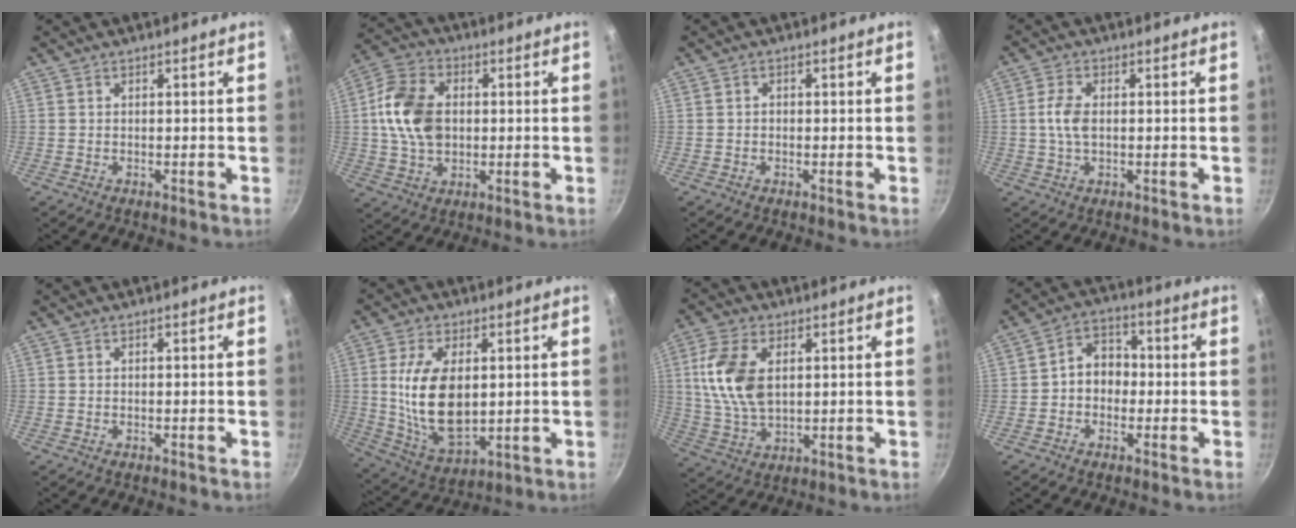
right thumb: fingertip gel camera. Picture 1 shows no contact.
{"total": 13.0, "force": [0.9, 9.1, 9.2], "torque": [-0.160, 0.011, 0.010]}
{"total": 0.7, "force": [-0.3, 0.6, 0.3], "torque": [-0.006, 0.002, -0.004]}
{"total": 4.5, "force": [0.1, 2.5, 3.7], "torque": [-0.079, 0.007, 0.000]}
{"total": 0.0}
{"total": 15.4, "force": [1.7, 8.6, 12.6], "torque": [-0.219, -0.017, 0.045]}
{"total": 11.9, "force": [2.6, 6.9, 9.3], "torque": [-0.179, -0.009, 0.054]}
{"total": 6.7, "force": [-0.8, 5.4, 3.9], "torque": [-0.026, 0.022, -0.024]}